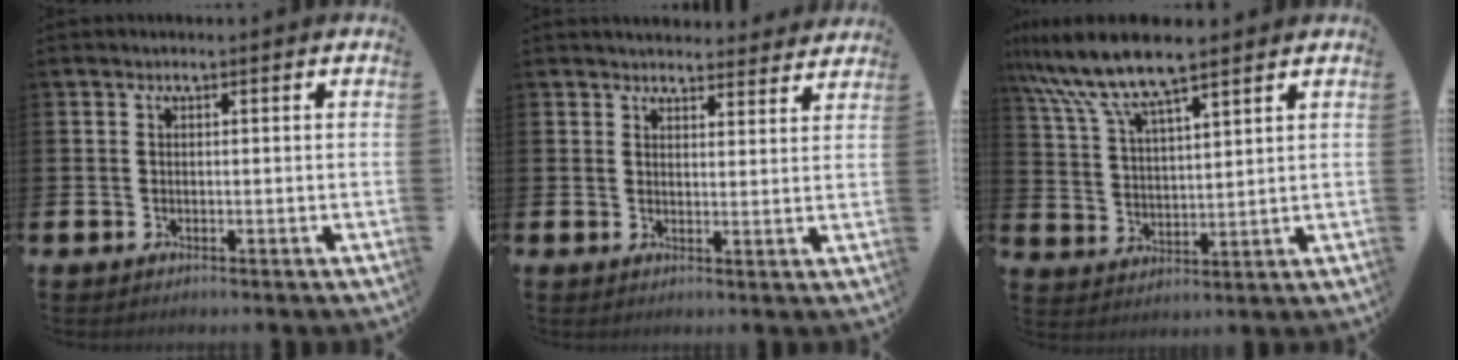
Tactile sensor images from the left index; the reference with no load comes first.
{"total": 4.0, "force": [3.9, 0.9, 0.1], "torque": [0.001, -0.024, 0.071]}
{"total": 9.3, "force": [8.0, 1.5, 4.6], "torque": [-0.120, -0.023, 0.143]}